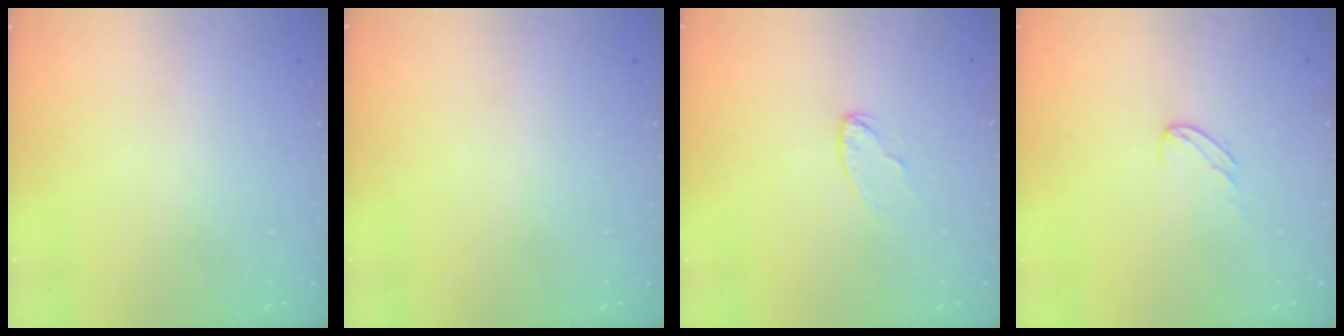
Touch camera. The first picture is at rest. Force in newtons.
{"total": 0.0}
{"total": 4.1, "press": 4.0, "slide": 0.4}
{"total": 5.4, "press": 5.4, "slide": 0.4}